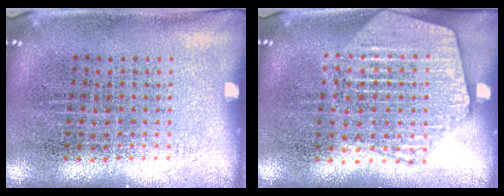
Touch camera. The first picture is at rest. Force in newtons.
{"total": 2.2, "press": 2.2, "slide": 0.3}